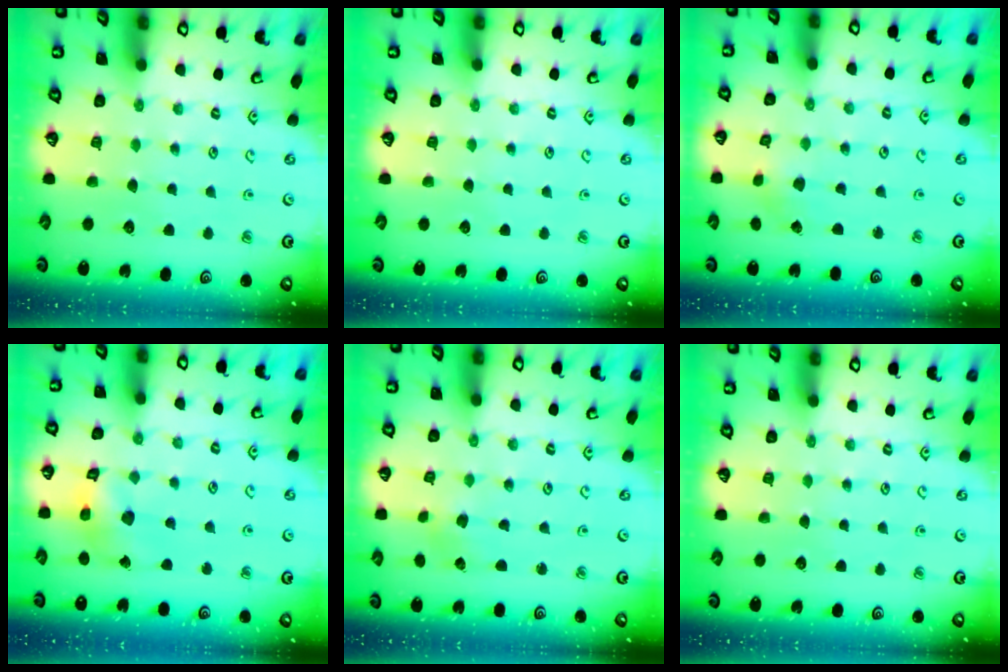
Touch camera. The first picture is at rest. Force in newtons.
{"total": 0.0}
{"total": 1.3, "press": 1.3, "slide": 0.2}
{"total": 10.1, "press": 10.0, "slide": 1.2}
{"total": 2.6, "press": 2.6, "slide": 0.4}
{"total": 0.0}